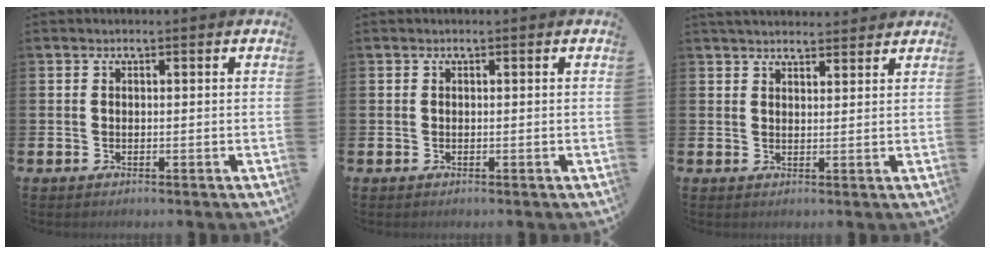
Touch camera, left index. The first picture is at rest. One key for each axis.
{"total": 0.0}
{"total": 2.9, "fx": 2.9, "fy": 0.5, "fz": 0.2, "tx": -0.007, "ty": -0.011, "tz": 0.052}